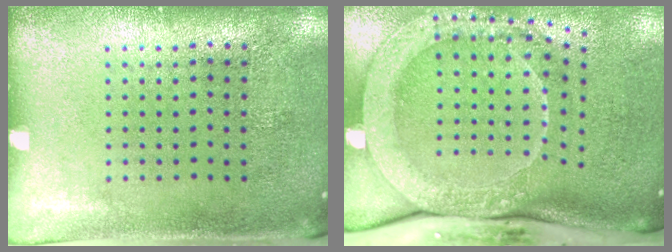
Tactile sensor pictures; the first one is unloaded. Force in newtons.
{"total": 2.7, "press": 2.3, "slide": 1.5}